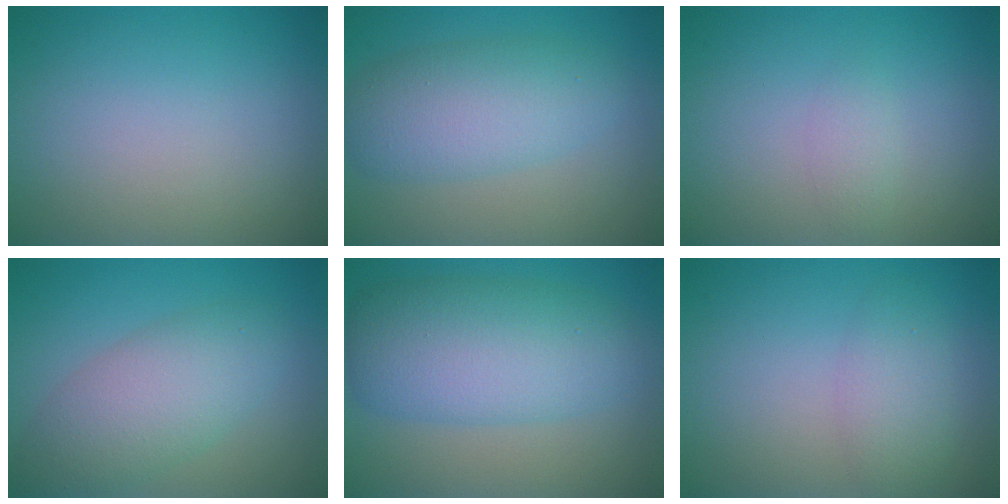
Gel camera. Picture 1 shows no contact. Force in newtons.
{"total": 5.4, "press": 5.4, "slide": 0.1}
{"total": 1.1, "press": 1.1, "slide": 0.0}
{"total": 5.3, "press": 5.3, "slide": 0.4}
{"total": 8.1, "press": 8.1, "slide": 0.1}
{"total": 2.5, "press": 2.5, "slide": 0.1}